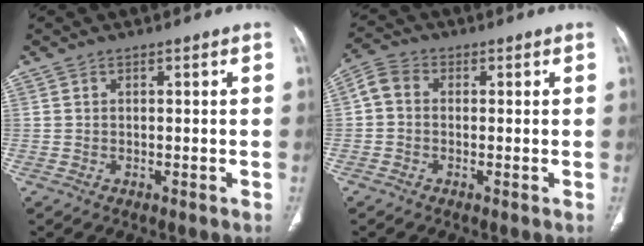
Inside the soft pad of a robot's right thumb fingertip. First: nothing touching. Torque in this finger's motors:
{"motor_torque": [0.47, 0.46, 0.58, -0.20, -0.02]}